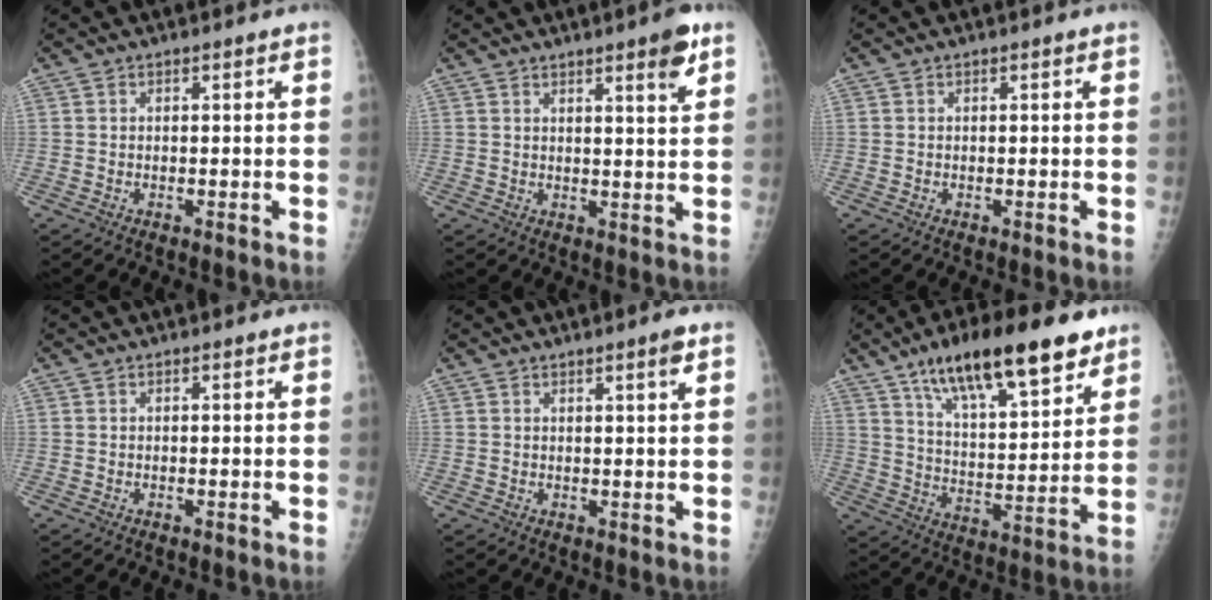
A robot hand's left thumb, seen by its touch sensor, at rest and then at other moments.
{"total": 5.2, "force": [3.2, 0.5, 4.1], "torque": [-0.052, -0.020, 0.043]}
{"total": 0.0}
{"total": 0.0}
{"total": 2.1, "force": [1.3, -0.1, 1.7], "torque": [-0.025, -0.009, 0.020]}
{"total": 21.6, "force": [13.7, 7.0, 15.2], "torque": [-0.214, -0.047, 0.227]}